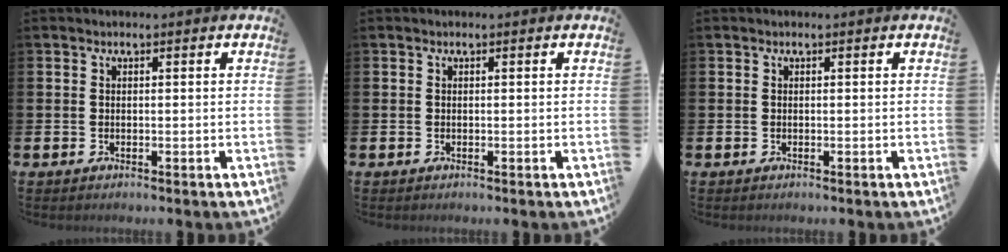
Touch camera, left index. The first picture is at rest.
{"total": 0.0}
{"total": 0.0}